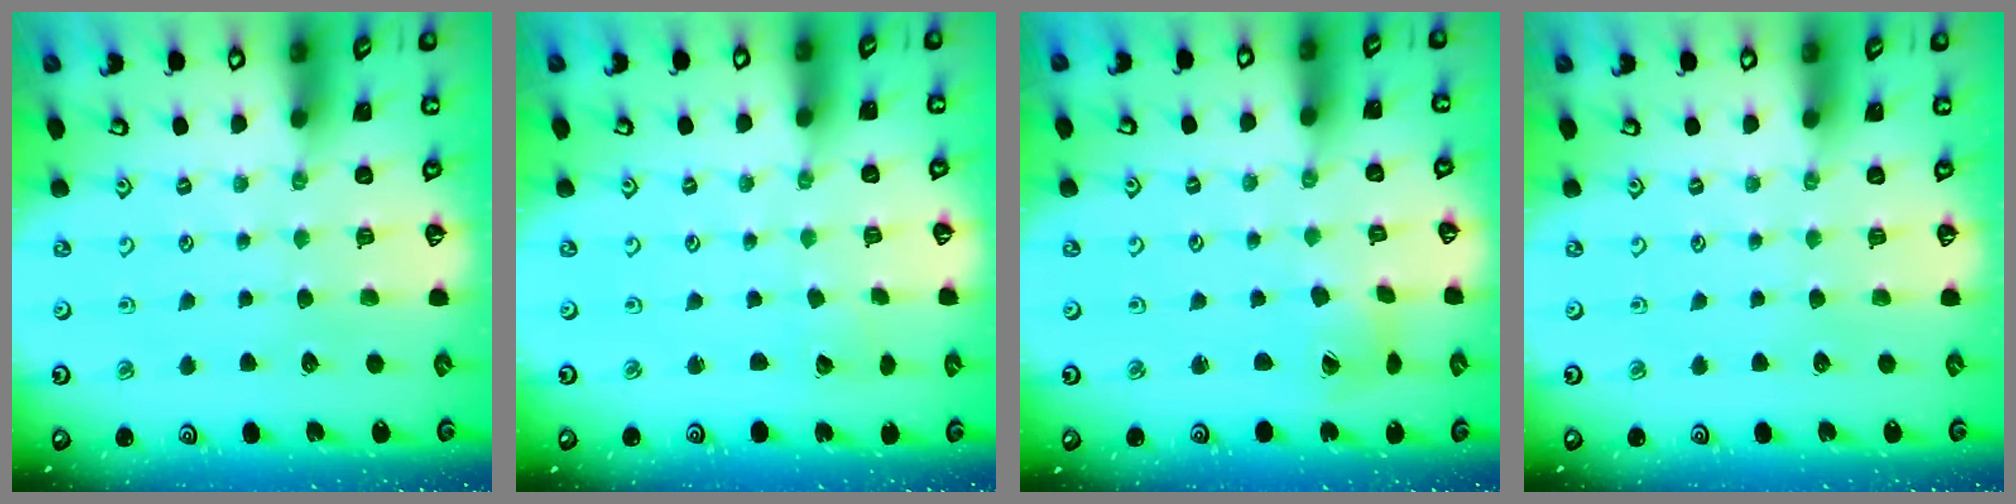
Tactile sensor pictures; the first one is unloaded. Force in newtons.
{"total": 1.1, "press": 1.1, "slide": 0.1}
{"total": 2.7, "press": 2.6, "slide": 0.4}
{"total": 0.0}